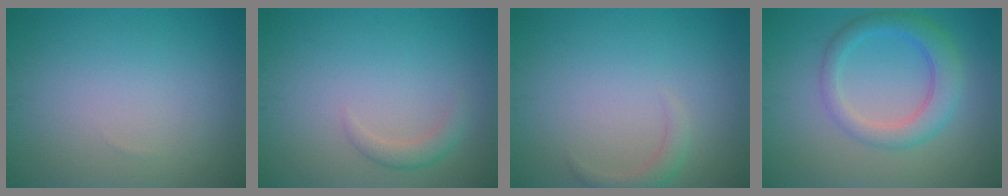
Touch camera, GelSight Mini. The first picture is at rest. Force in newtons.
{"total": 1.5, "press": 1.5, "slide": 0.1}
{"total": 1.6, "press": 1.6, "slide": 0.1}
{"total": 4.1, "press": 4.1, "slide": 0.1}